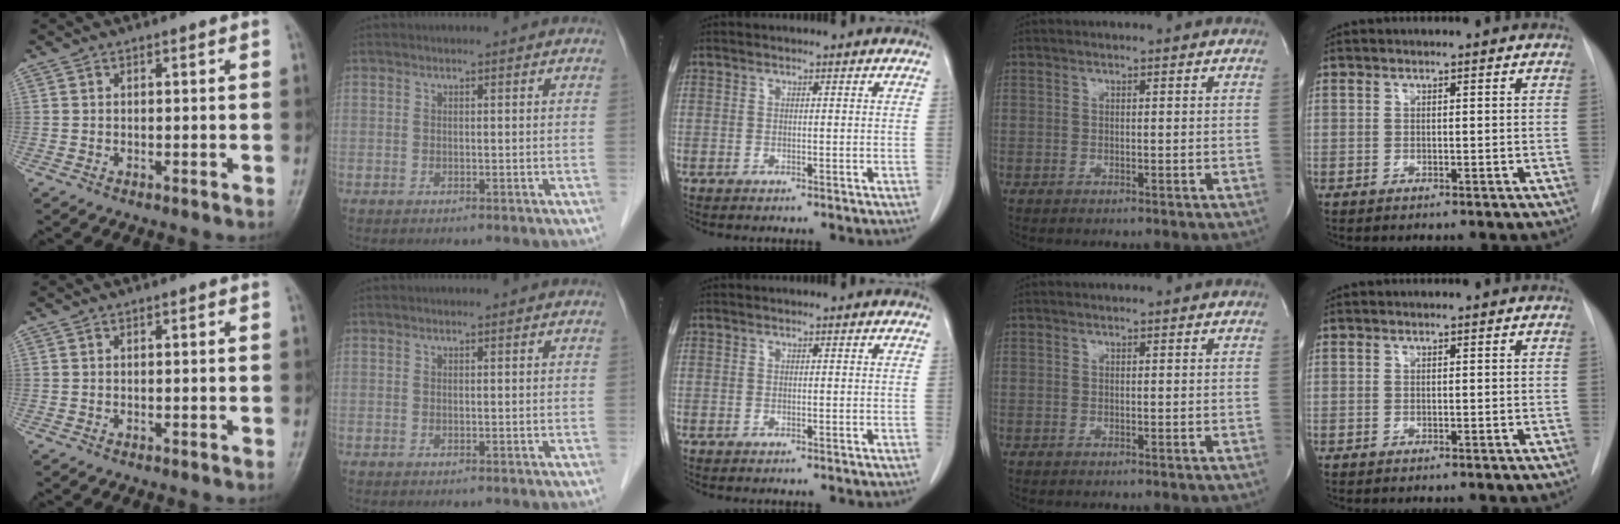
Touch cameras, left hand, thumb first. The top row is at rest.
{}